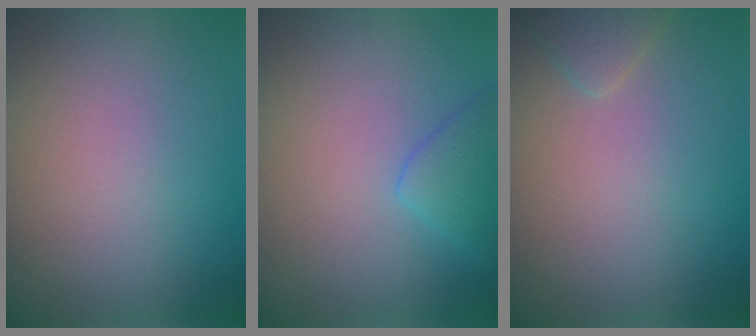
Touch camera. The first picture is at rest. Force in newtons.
{"total": 2.7, "press": 2.7, "slide": 0.2}
{"total": 1.4, "press": 1.4, "slide": 0.1}